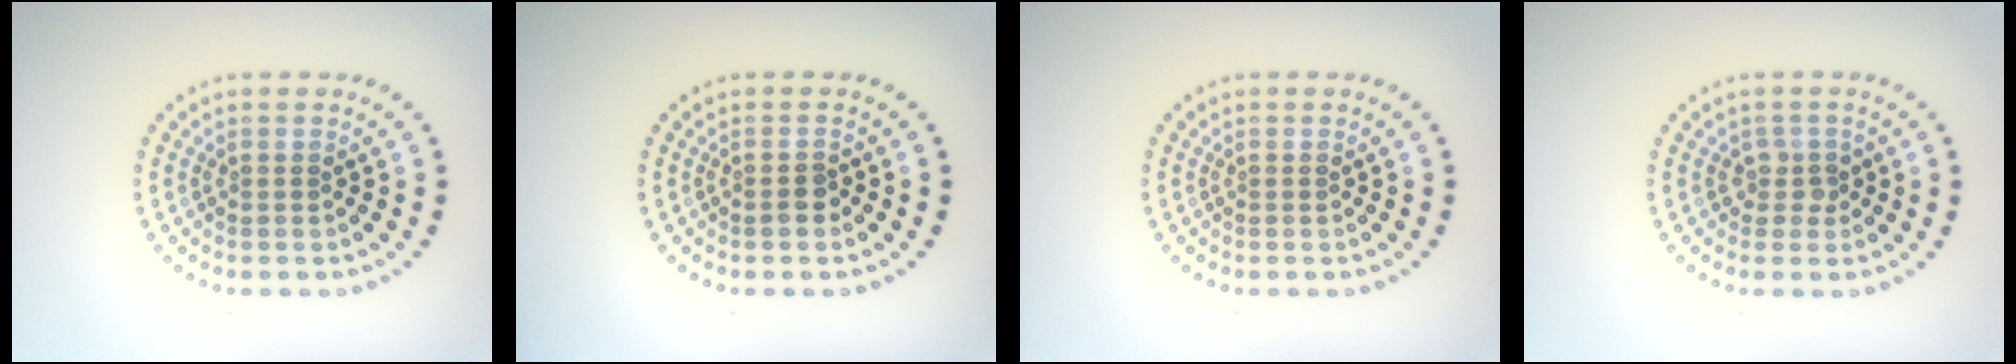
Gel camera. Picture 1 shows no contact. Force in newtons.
{"total": 1.3, "press": 1.1, "slide": 0.6}
{"total": 0.0}
{"total": 1.3, "press": 1.1, "slide": 0.7}